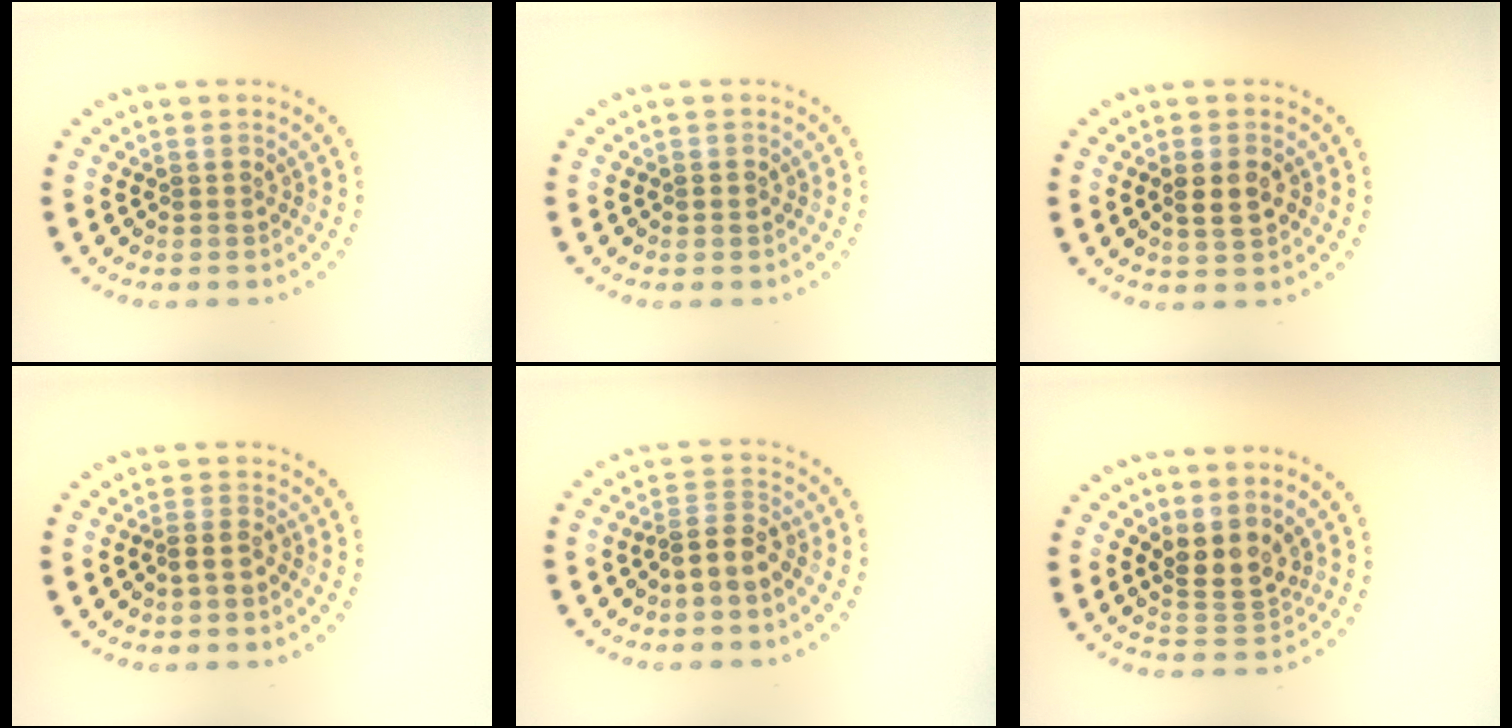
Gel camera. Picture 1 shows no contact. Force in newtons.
{"total": 0.8, "press": 0.8, "slide": 0.1}
{"total": 2.4, "press": 2.4, "slide": 0.3}
{"total": 1.2, "press": 0.8, "slide": 0.8}
{"total": 2.4, "press": 2.0, "slide": 1.4}
{"total": 3.4, "press": 2.8, "slide": 2.0}